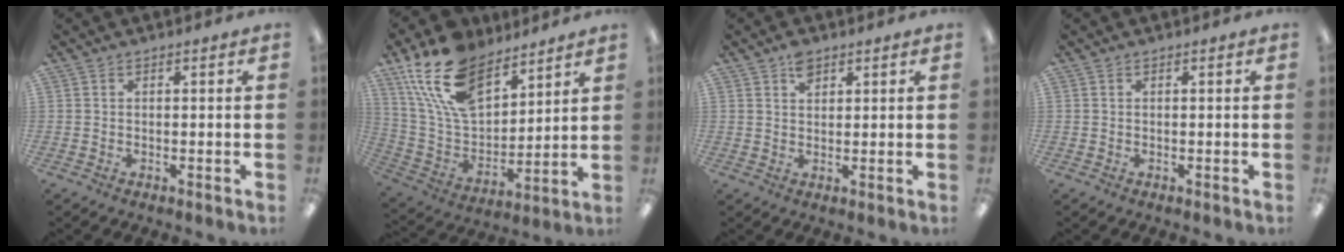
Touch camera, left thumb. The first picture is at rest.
{"total": 20.0, "force": [13.0, 10.7, 10.9], "torque": [-0.237, -0.059, 0.239]}
{"total": 3.3, "force": [2.1, 2.0, 1.6], "torque": [-0.020, -0.007, 0.036]}
{"total": 0.0}